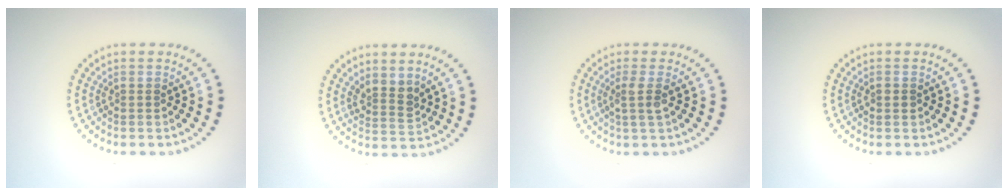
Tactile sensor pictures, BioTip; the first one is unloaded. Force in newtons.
{"total": 2.2, "press": 1.7, "slide": 1.4}
{"total": 1.8, "press": 1.4, "slide": 1.1}
{"total": 0.9, "press": 0.9, "slide": 0.1}